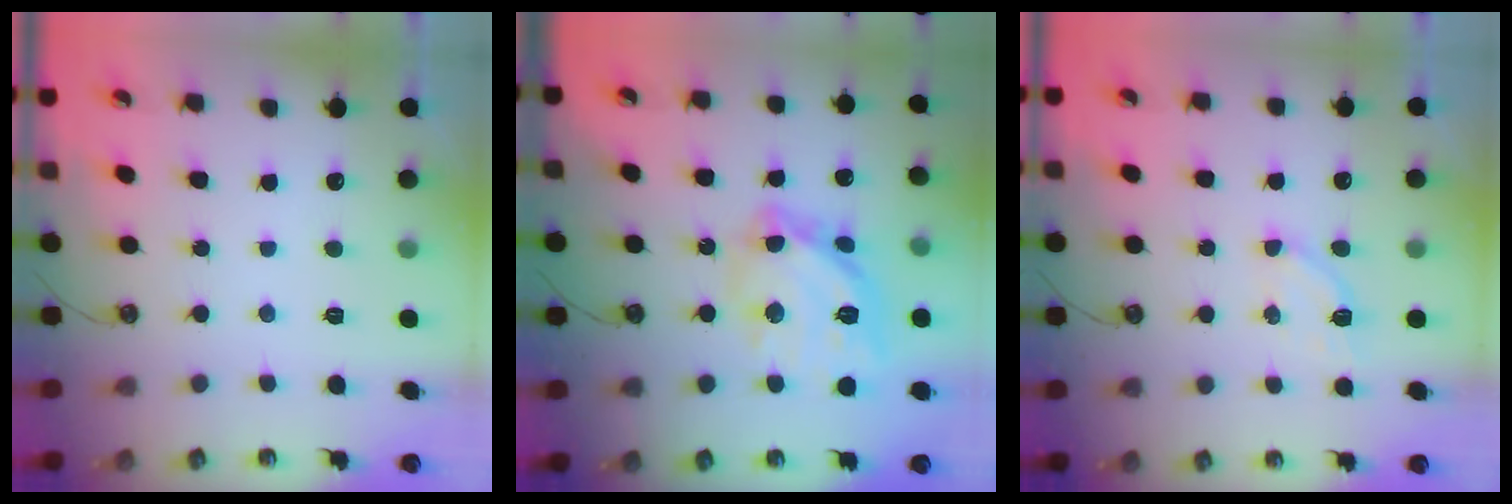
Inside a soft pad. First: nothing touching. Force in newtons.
{"total": 17.4, "press": 17.3, "slide": 1.5}
{"total": 2.9, "press": 2.9, "slide": 0.7}